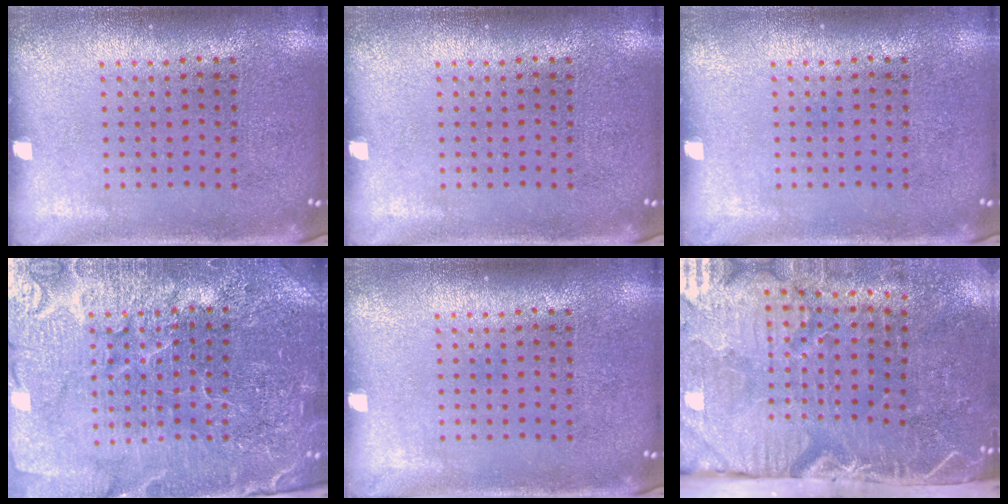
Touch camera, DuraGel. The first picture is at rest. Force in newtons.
{"total": 0.0}
{"total": 0.0}
{"total": 5.0, "press": 4.7, "slide": 1.7}
{"total": 0.0}
{"total": 5.4, "press": 4.4, "slide": 3.1}